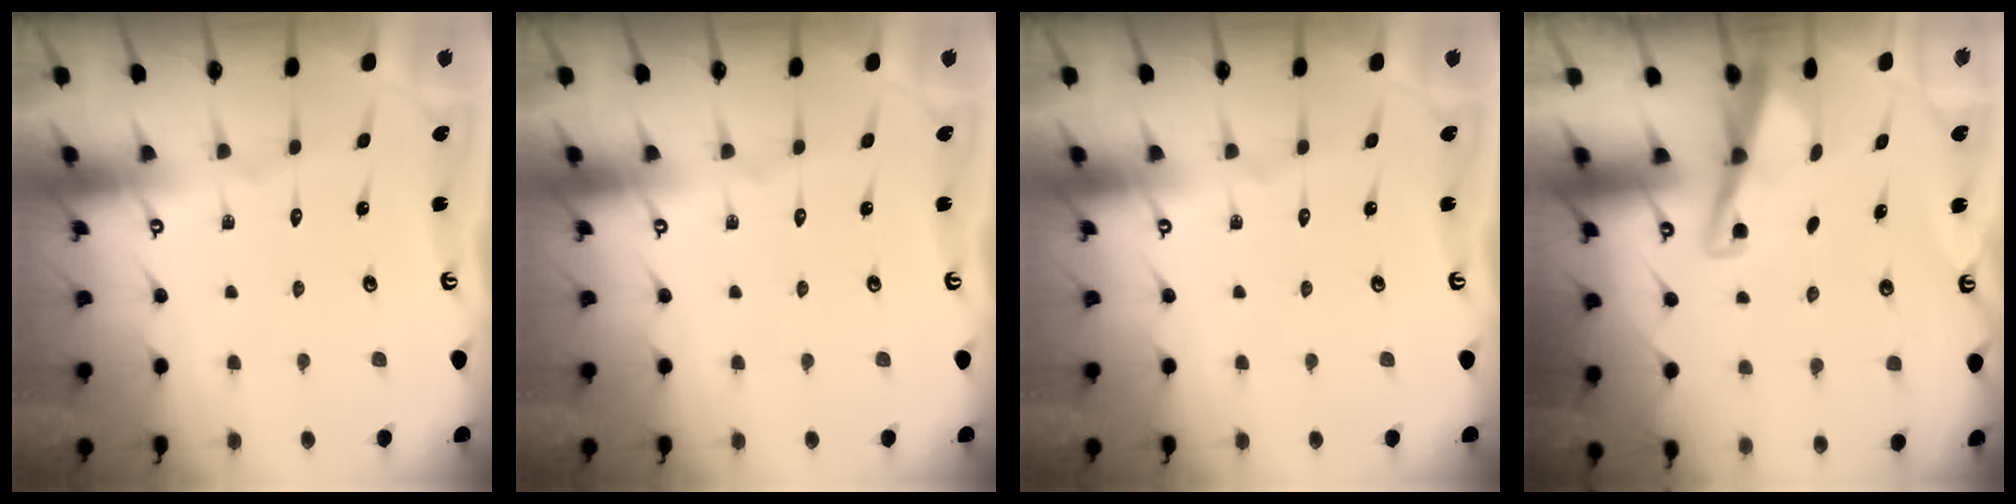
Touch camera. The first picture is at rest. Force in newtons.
{"total": 0.0}
{"total": 0.0}
{"total": 4.8, "press": 4.7, "slide": 0.7}